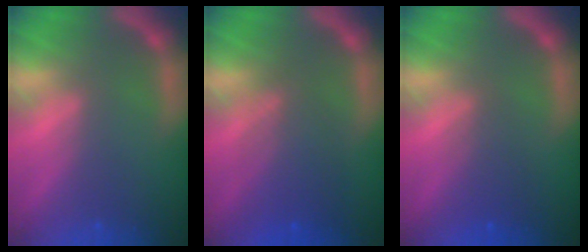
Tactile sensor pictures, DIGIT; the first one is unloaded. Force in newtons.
{"total": 5.1}
{"total": 2.5}